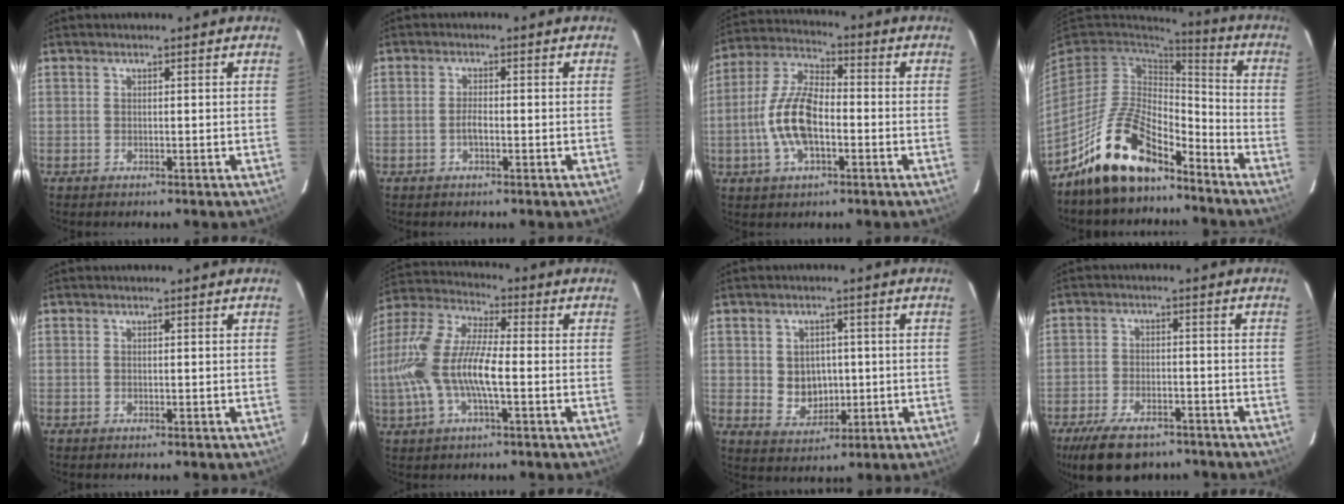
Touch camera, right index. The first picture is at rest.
{"total": 1.9, "force": [-0.7, 0.6, 1.7], "torque": [-0.034, 0.002, -0.013]}
{"total": 12.4, "force": [-2.9, 5.7, 10.7], "torque": [-0.227, 0.009, -0.056]}
{"total": 16.4, "force": [-11.5, 7.1, 9.2], "torque": [-0.196, 0.007, -0.199]}
{"total": 0.0}
{"total": 15.4, "force": [-2.6, 4.9, 14.4], "torque": [-0.297, 0.002, -0.052]}
{"total": 6.3, "force": [0.1, 5.5, 3.1], "torque": [-0.060, 0.004, 0.018]}
{"total": 12.8, "force": [-9.3, 5.8, 6.6], "torque": [-0.152, -0.013, -0.149]}